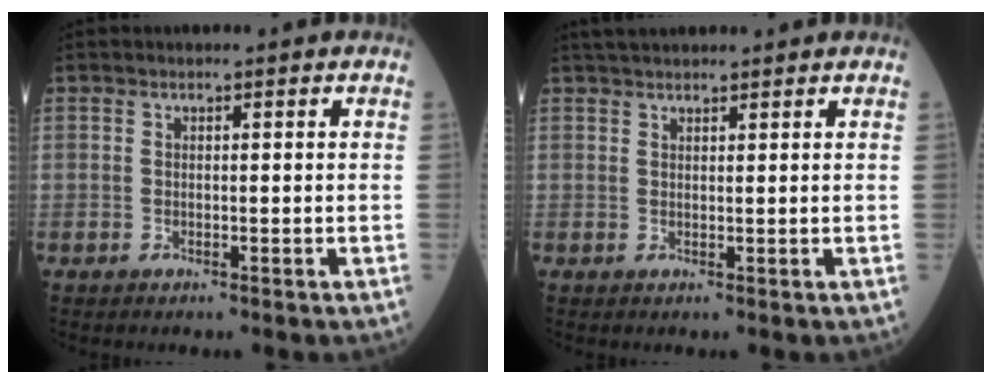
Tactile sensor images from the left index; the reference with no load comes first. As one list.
[{"total": 4.8, "force": [4.4, 0.7, 2.0], "torque": [-0.027, 0.038, 0.072]}]